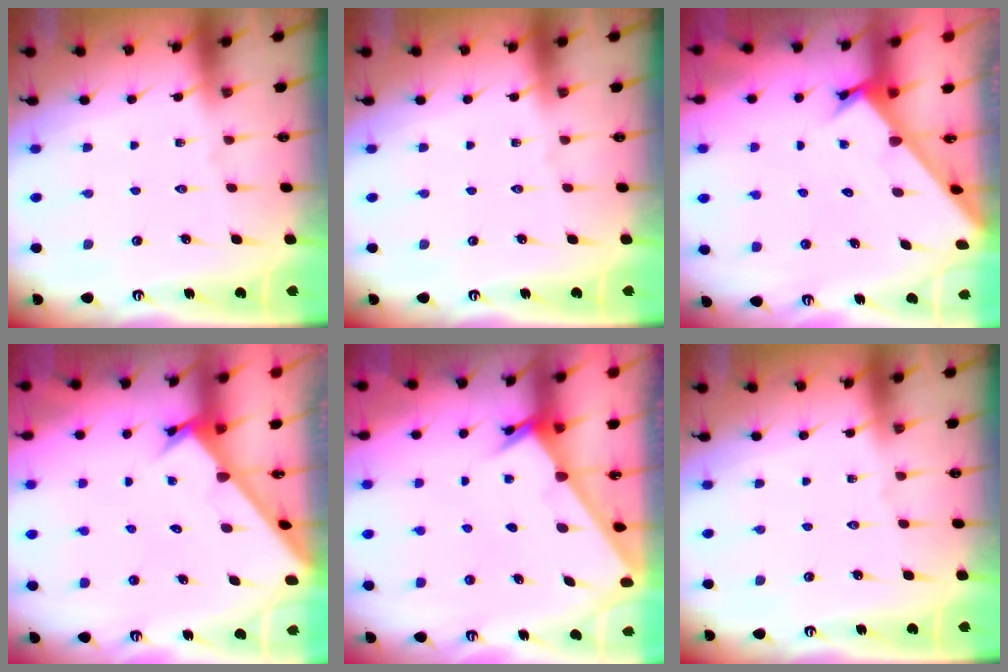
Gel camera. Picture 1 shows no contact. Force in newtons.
{"total": 0.0}
{"total": 2.1, "press": 2.1, "slide": 0.2}
{"total": 2.5, "press": 2.5, "slide": 0.2}
{"total": 2.4, "press": 2.4, "slide": 0.2}
{"total": 0.0}